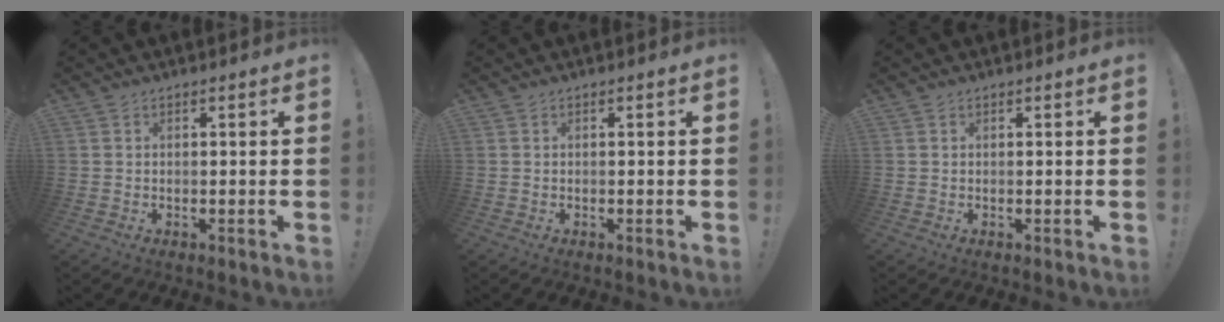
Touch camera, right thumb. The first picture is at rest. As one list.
[{"total": 0.0}, {"total": 0.0}]